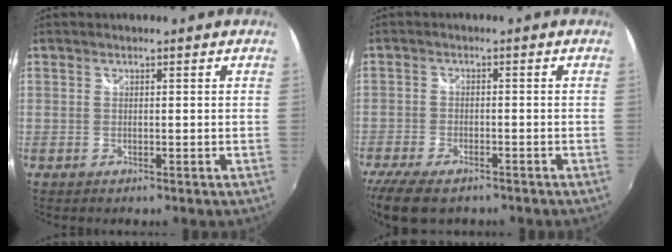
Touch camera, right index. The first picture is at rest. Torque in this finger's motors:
{"motor_torque": [0.65, -0.53, 0.13, 0.00]}